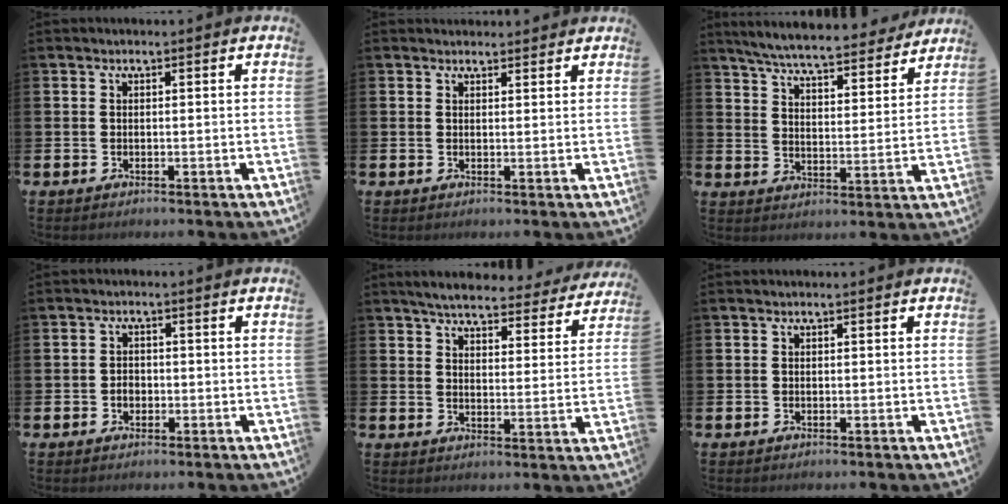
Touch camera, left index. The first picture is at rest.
{"total": 1.5, "force": [1.5, 0.4, -0.1], "torque": [0.007, -0.004, 0.026]}
{"total": 6.7, "force": [6.4, 0.5, 2.0], "torque": [-0.061, -0.045, 0.108]}
{"total": 1.7, "force": [-0.4, 1.4, 0.9], "torque": [-0.009, 0.003, -0.013]}
{"total": 5.6, "force": [5.3, 0.8, 1.5], "torque": [-0.049, -0.031, 0.091]}
{"total": 0.0}